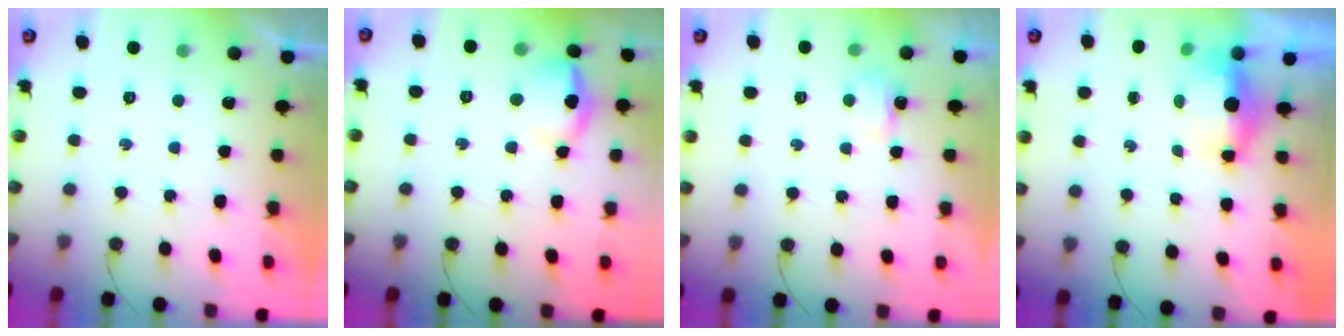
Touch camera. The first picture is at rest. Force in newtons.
{"total": 13.1, "press": 11.5, "slide": 6.3}
{"total": 3.6, "press": 3.5, "slide": 0.5}
{"total": 5.0, "press": 4.8, "slide": 1.3}